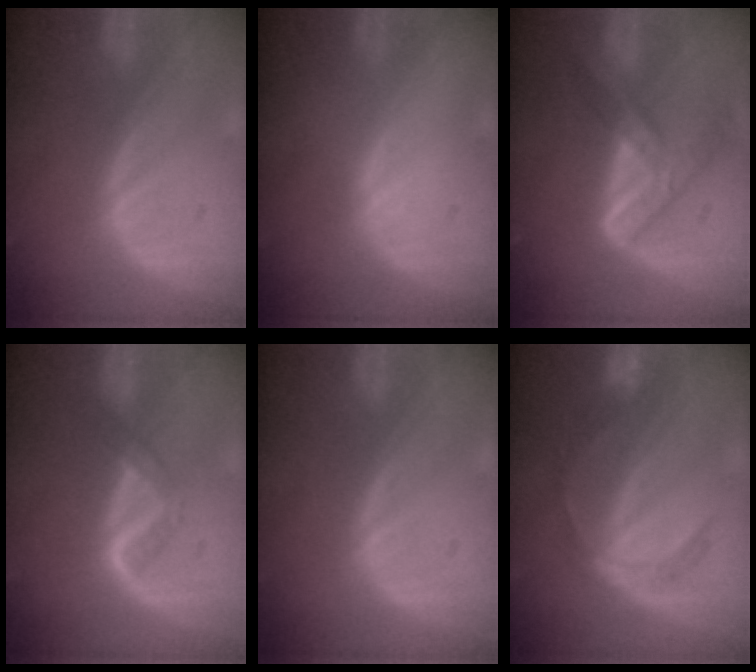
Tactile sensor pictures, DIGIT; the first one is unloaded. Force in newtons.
{"total": 0.0}
{"total": 7.2, "press": 6.2, "slide": 3.8}
{"total": 2.8, "press": 2.7, "slide": 0.7}
{"total": 0.0}
{"total": 5.4, "press": 5.1, "slide": 1.7}